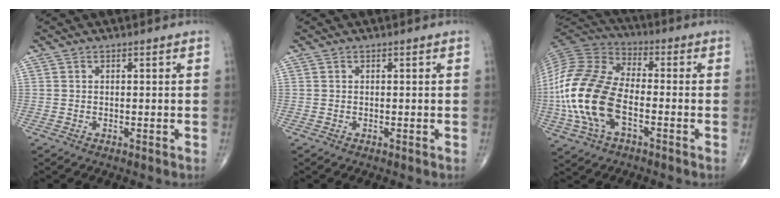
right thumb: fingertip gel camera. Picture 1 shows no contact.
{"total": 0.0}
{"total": 19.7, "force": [-4.3, 10.9, 15.8], "torque": [-0.339, 0.019, -0.084]}